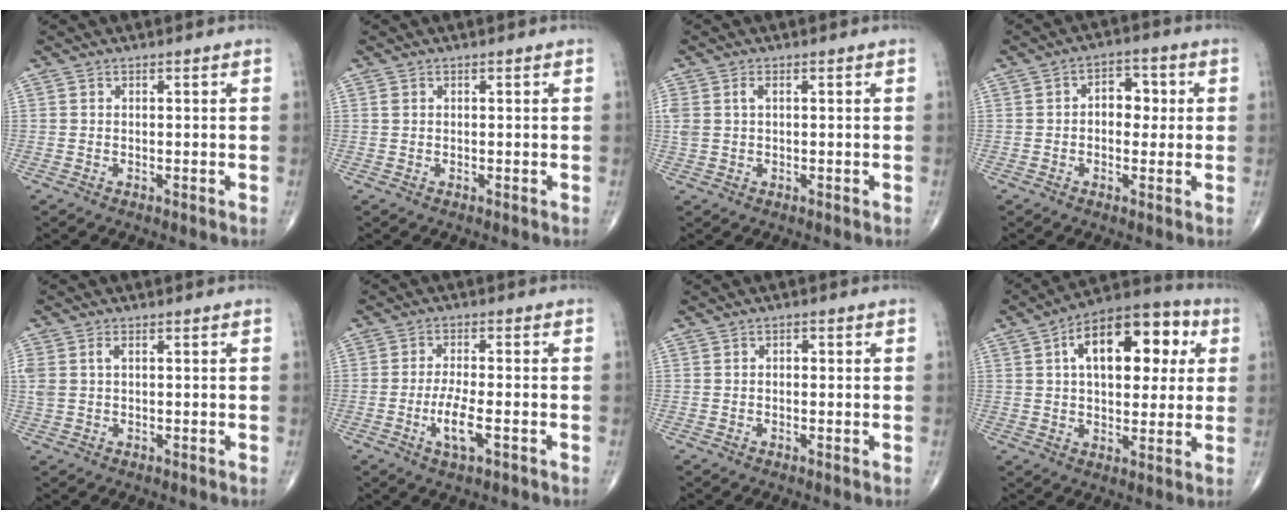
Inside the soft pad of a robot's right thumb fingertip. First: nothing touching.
{"total": 0.6, "force": [0.1, 0.5, 0.3], "torque": [-0.005, 0.003, 0.003]}
{"total": 3.3, "force": [0.8, 2.0, 2.5], "torque": [-0.074, 0.011, 0.020]}
{"total": 6.1, "force": [0.5, 4.1, 4.4], "torque": [-0.030, 0.012, 0.000]}
{"total": 3.8, "force": [0.9, 2.3, 2.8], "torque": [-0.083, 0.012, 0.022]}
{"total": 5.9, "force": [-2.1, 1.6, 5.3], "torque": [-0.108, 0.001, -0.038]}
{"total": 1.1, "force": [0.1, 0.8, 0.8], "torque": [-0.006, 0.004, -0.002]}
{"total": 18.9, "force": [5.2, 10.2, 15.1], "torque": [-0.183, 0.018, 0.069]}